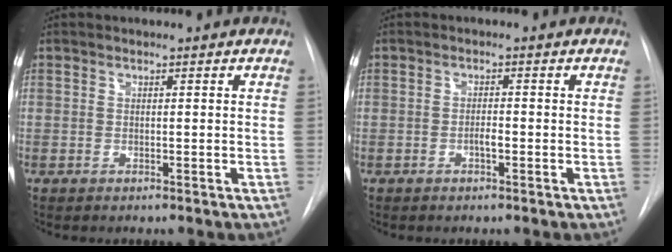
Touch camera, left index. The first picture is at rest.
{"total": 1.3, "force": [-0.6, 0.3, 1.1], "torque": [-0.019, 0.002, -0.011]}